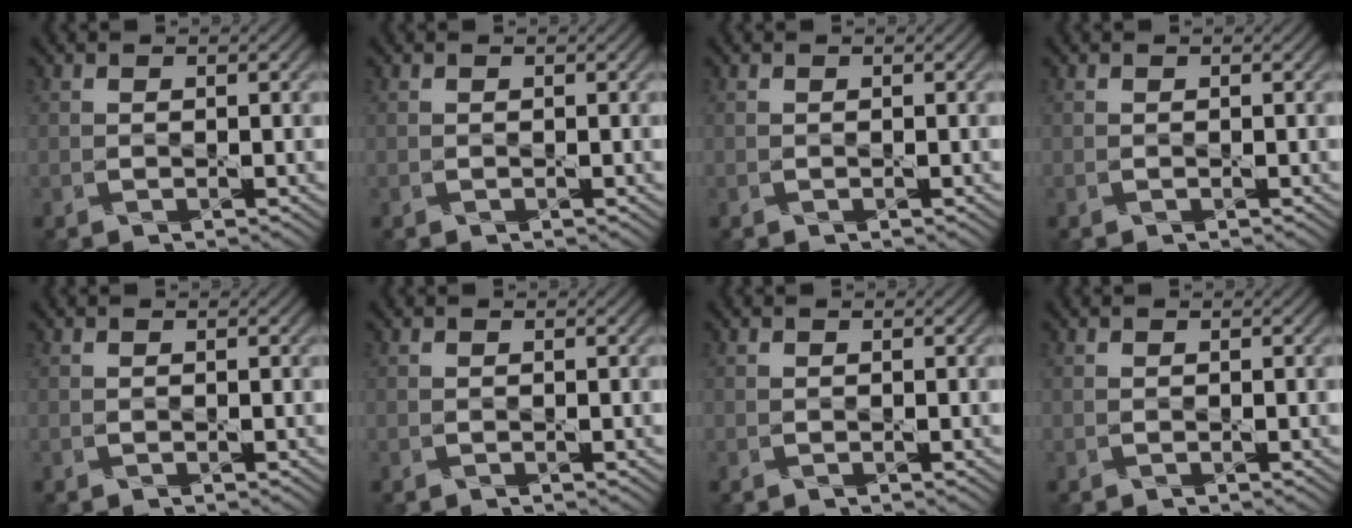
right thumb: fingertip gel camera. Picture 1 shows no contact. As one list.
[{"total": 0.0}, {"total": 0.0}, {"total": 0.0}, {"total": 0.0}, {"total": 0.0}, {"total": 0.0}, {"total": 0.0}]